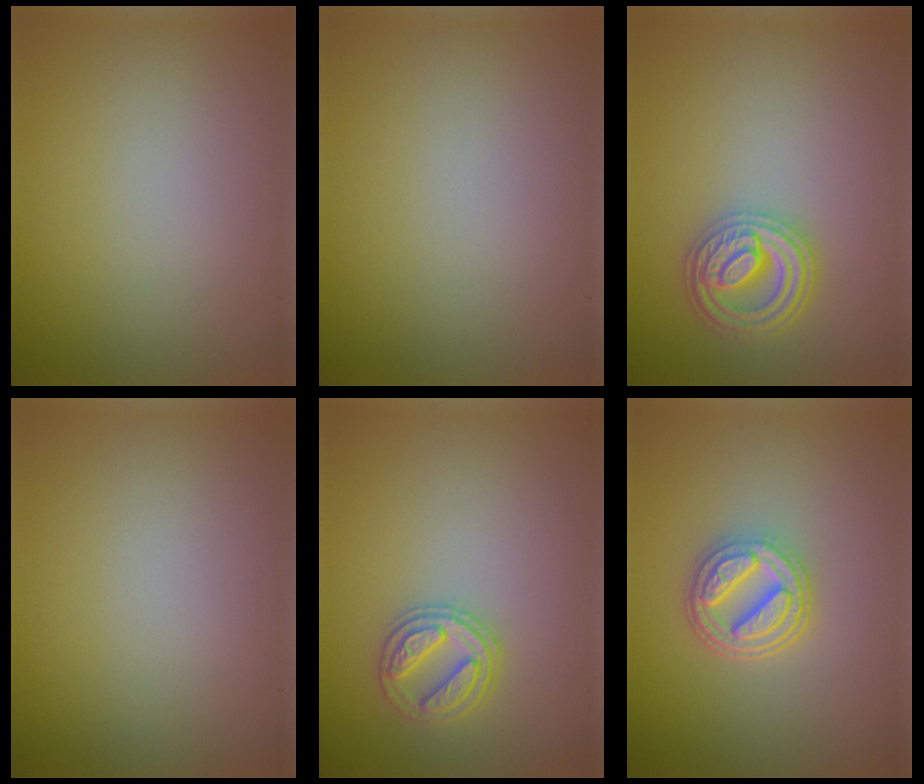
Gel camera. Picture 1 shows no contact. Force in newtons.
{"total": 0.0}
{"total": 4.1, "press": 3.7, "slide": 1.6}
{"total": 0.0}
{"total": 2.7, "press": 2.6, "slide": 0.3}
{"total": 4.6, "press": 3.7, "slide": 2.7}